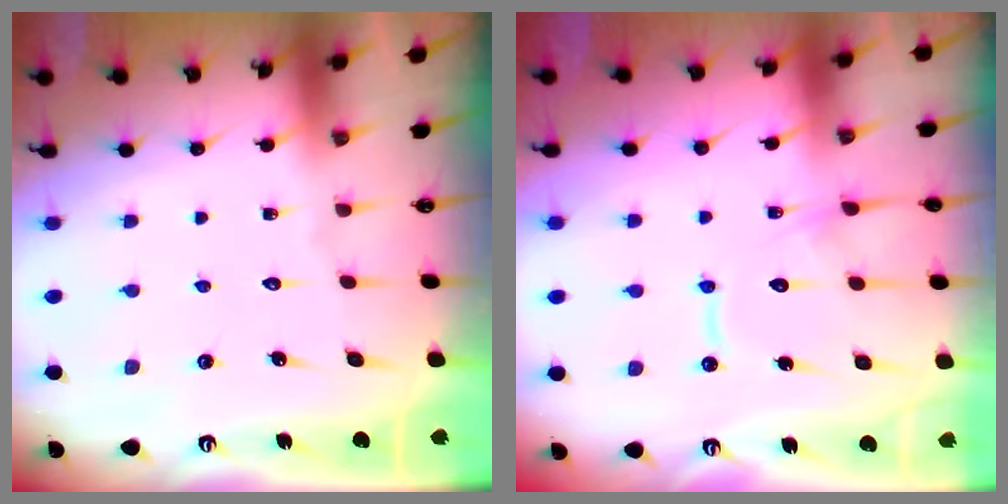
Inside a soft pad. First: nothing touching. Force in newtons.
{"total": 12.3, "press": 12.3, "slide": 1.2}